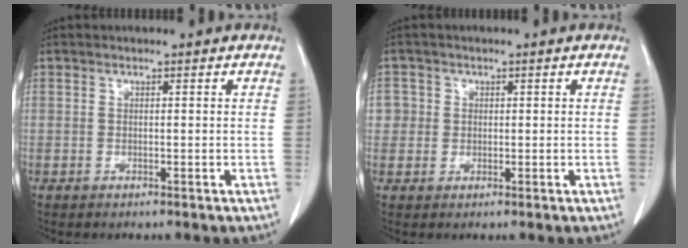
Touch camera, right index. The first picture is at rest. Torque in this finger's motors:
{"motor_torque": [-0.02, 0.01, 0.00, 0.02]}